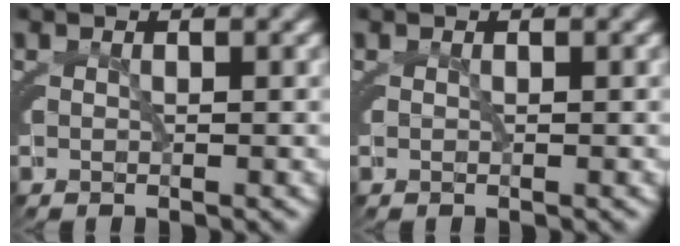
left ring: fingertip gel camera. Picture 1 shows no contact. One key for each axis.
{"total": 0.0}